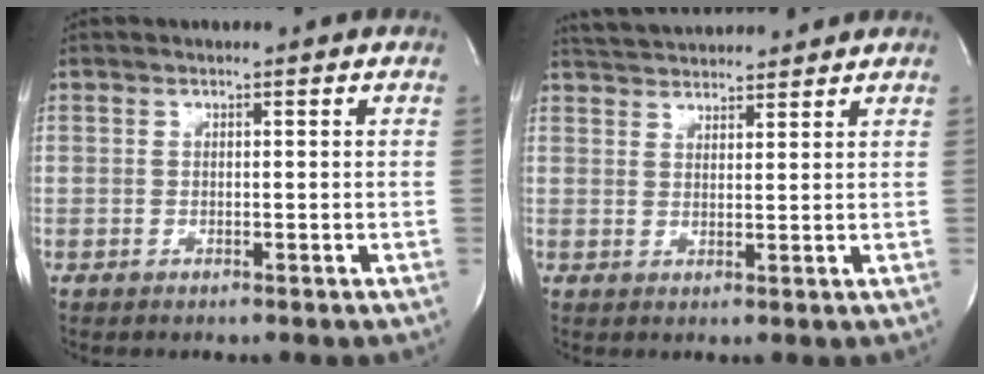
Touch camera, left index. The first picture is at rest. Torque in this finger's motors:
{"motor_torque": [-0.15, -0.01, 0.06, 0.07]}